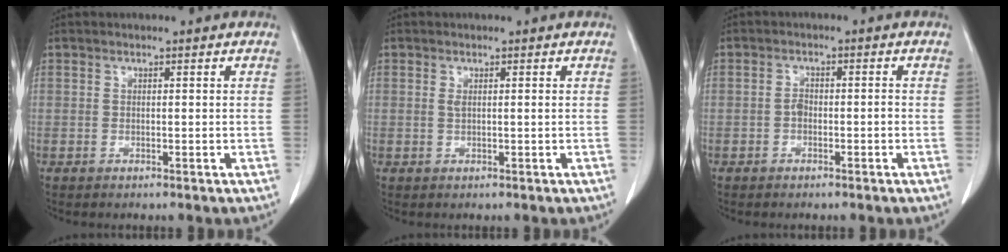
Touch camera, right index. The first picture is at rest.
{"total": 0.9, "force": [0.2, 0.0, 0.9], "torque": [-0.020, -0.002, 0.005]}
{"total": 1.9, "force": [-0.7, 0.8, 1.6], "torque": [-0.024, 0.005, -0.011]}